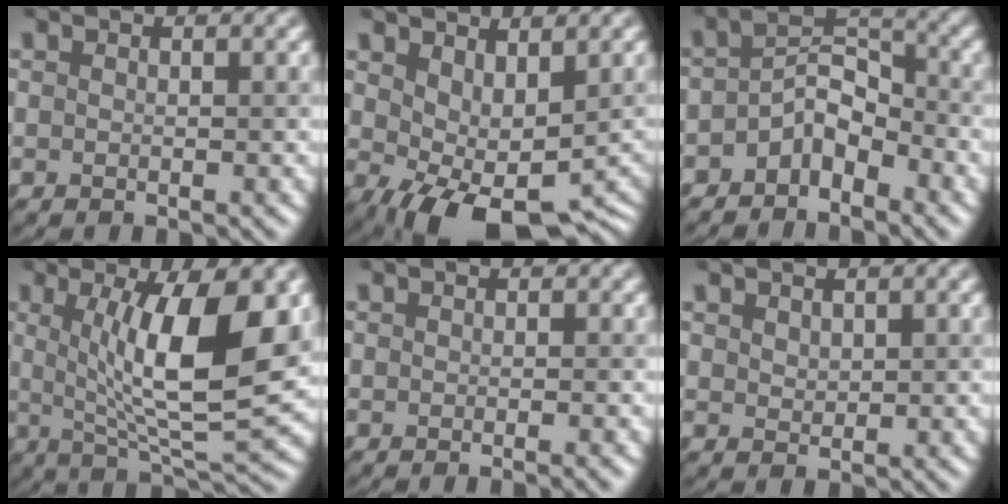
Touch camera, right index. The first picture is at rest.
{"total": 7.5, "force": [-1.0, 4.3, 6.0], "torque": [-0.097, -0.027, 0.007]}
{"total": 3.4, "force": [-2.2, 1.8, 1.8], "torque": [-0.039, 0.013, -0.042]}
{"total": 10.3, "force": [1.9, 2.4, 9.9], "torque": [-0.148, -0.008, 0.043]}
{"total": 1.3, "force": [-0.4, 0.7, 1.0], "torque": [0.007, -0.008, -0.016]}
{"total": 1.0, "force": [0.8, 0.4, -0.4], "torque": [-0.004, -0.002, 0.023]}